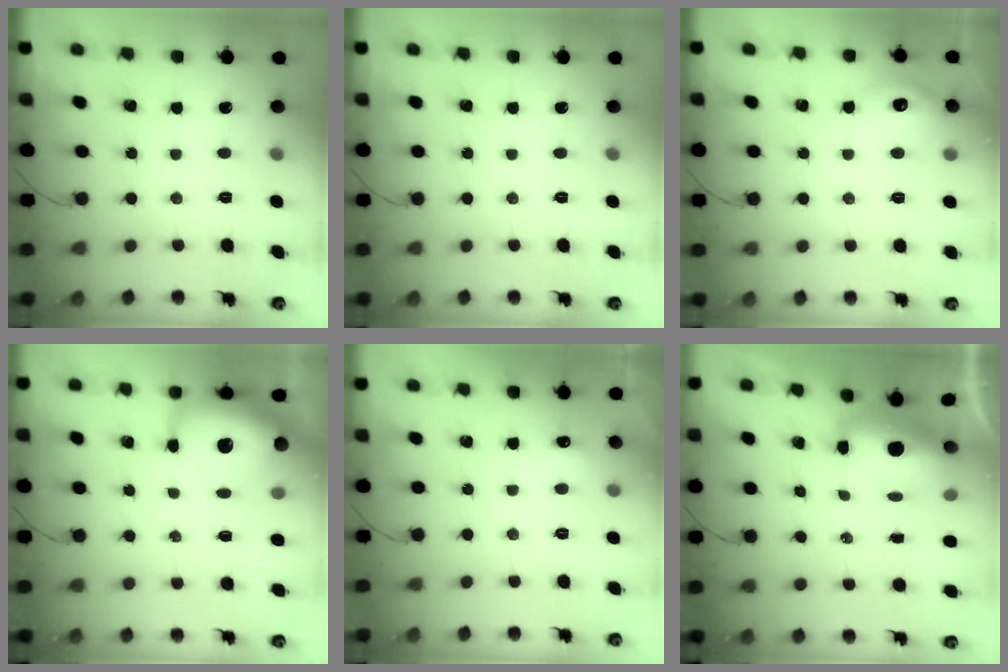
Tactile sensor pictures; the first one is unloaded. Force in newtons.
{"total": 0.0}
{"total": 9.9, "press": 9.8, "slide": 1.3}
{"total": 24.4, "press": 21.3, "slide": 11.9}
{"total": 8.9, "press": 3.0, "slide": 8.4}
{"total": 11.0, "press": 10.7, "slide": 2.5}